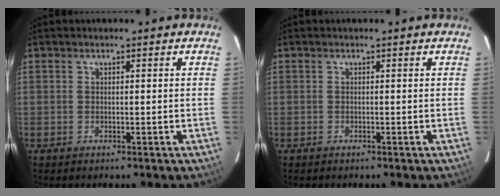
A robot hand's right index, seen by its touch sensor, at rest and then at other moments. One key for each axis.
{"total": 0.0}